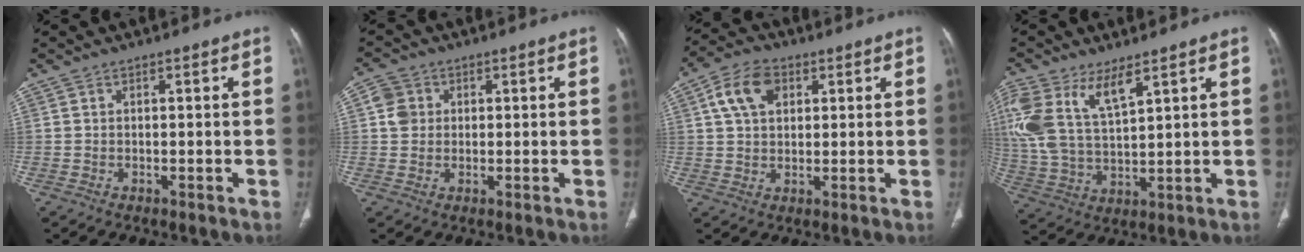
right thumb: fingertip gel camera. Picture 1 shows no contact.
{"total": 4.2, "force": [0.9, 3.8, 1.6], "torque": [-0.017, 0.005, 0.013]}
{"total": 8.4, "force": [3.0, 5.6, 5.5], "torque": [-0.091, 0.005, 0.048]}
{"total": 14.7, "force": [7.5, 6.5, 10.8], "torque": [-0.244, -0.017, 0.159]}